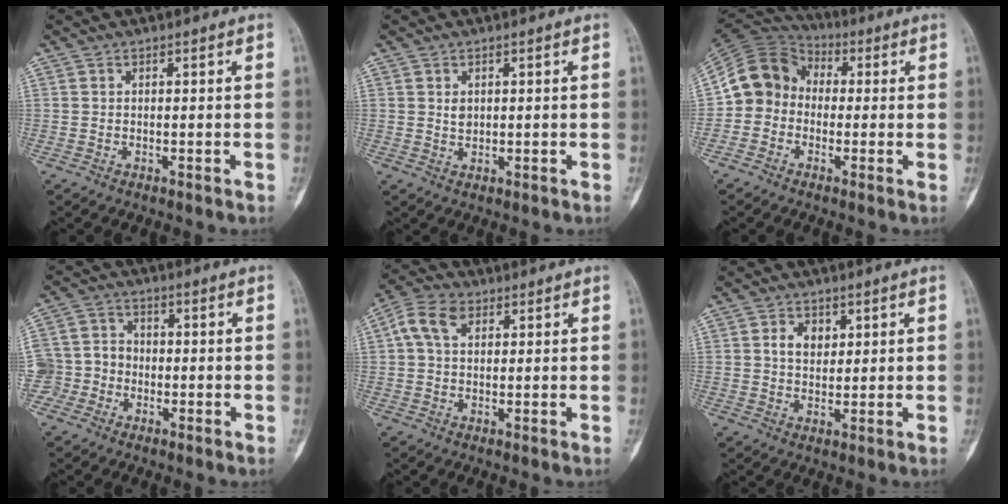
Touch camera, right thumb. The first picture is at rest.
{"total": 1.9, "force": [0.6, 1.4, 1.2], "torque": [-0.014, -0.004, 0.014]}
{"total": 10.6, "force": [-0.8, 9.4, 4.8], "torque": [-0.073, 0.038, -0.031]}
{"total": 7.3, "force": [-2.0, 6.8, 1.9], "torque": [-0.008, 0.028, -0.043]}
{"total": 6.7, "force": [2.2, 4.5, 4.5], "torque": [-0.084, 0.017, 0.038]}
{"total": 4.5, "force": [1.6, 3.2, 2.7], "torque": [-0.026, -0.005, 0.026]}